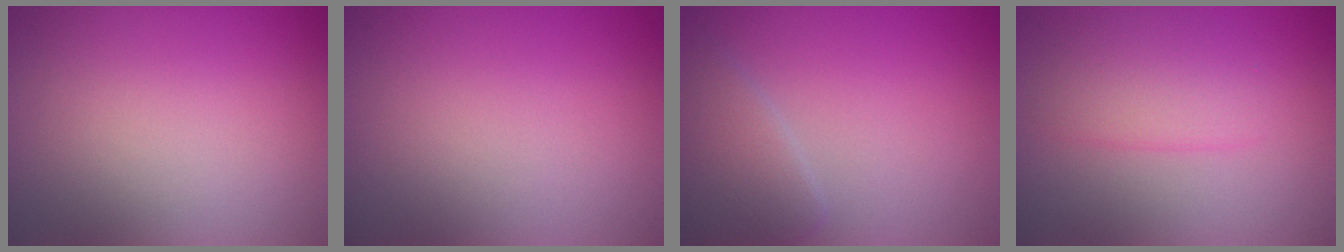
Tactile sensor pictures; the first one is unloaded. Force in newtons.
{"total": 0.0}
{"total": 2.4, "press": 2.4, "slide": 0.2}
{"total": 2.9, "press": 2.9, "slide": 0.0}